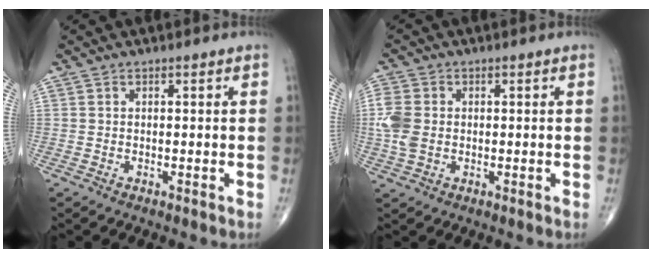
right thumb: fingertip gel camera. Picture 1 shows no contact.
{"total": 6.1, "force": [-0.2, 4.5, 4.2], "torque": [-0.106, 0.006, -0.006]}